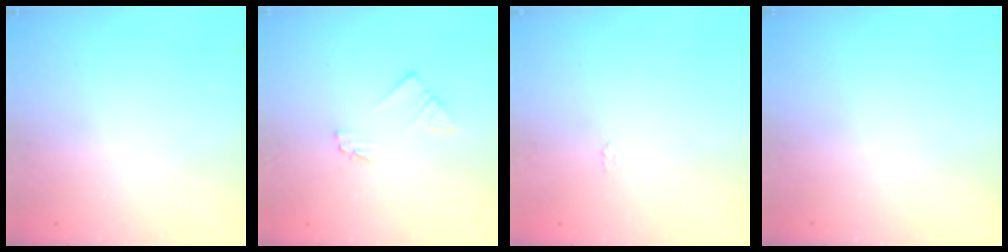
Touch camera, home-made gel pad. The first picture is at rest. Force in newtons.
{"total": 1.7, "press": 1.7, "slide": 0.0}
{"total": 1.7, "press": 1.7, "slide": 0.3}
{"total": 0.0}